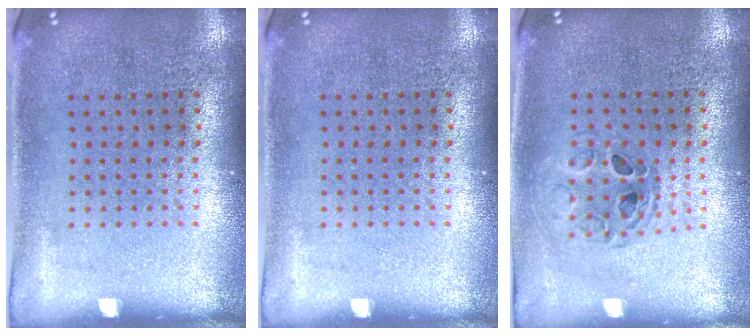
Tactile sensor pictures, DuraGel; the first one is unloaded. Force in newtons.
{"total": 0.0}
{"total": 0.6, "press": 0.6, "slide": 0.1}